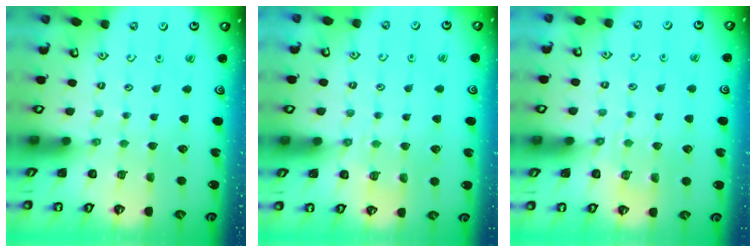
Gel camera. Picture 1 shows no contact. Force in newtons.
{"total": 5.1, "press": 5.1, "slide": 0.8}
{"total": 4.1, "press": 4.0, "slide": 0.9}